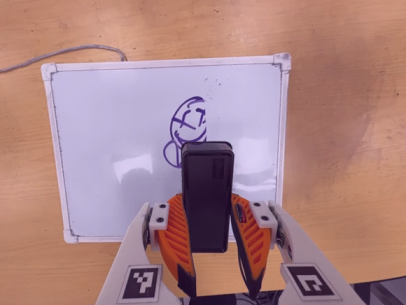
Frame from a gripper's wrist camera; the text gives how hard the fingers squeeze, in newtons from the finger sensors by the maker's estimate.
{"total": 7.3, "left": 5.7, "right": 8.9}